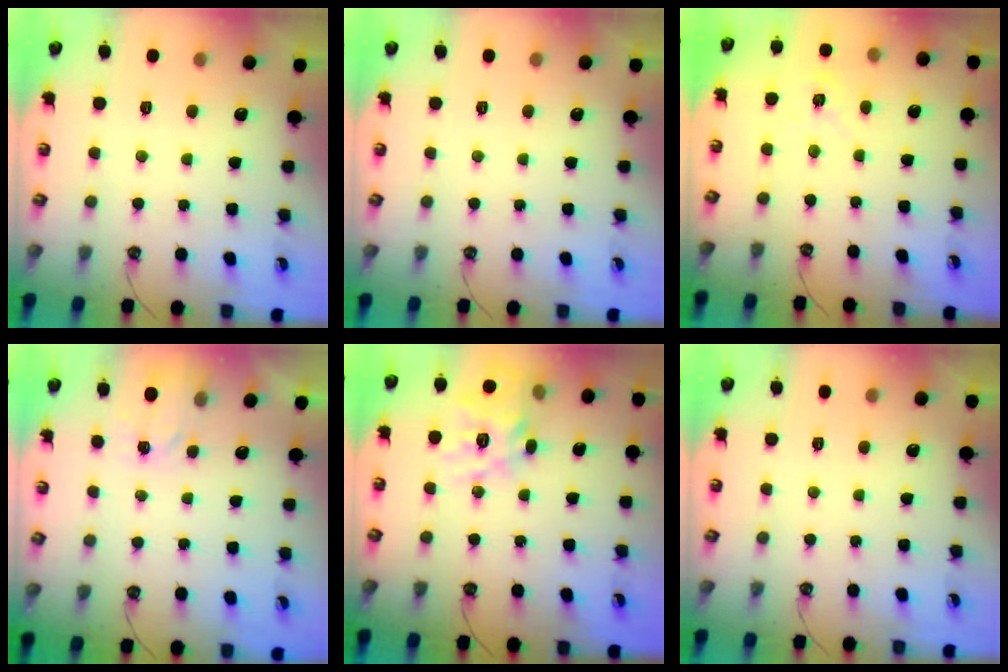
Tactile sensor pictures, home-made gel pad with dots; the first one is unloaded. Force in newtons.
{"total": 0.0}
{"total": 1.6, "press": 1.5, "slide": 0.3}
{"total": 3.0, "press": 3.0, "slide": 0.4}
{"total": 17.1, "press": 17.0, "slide": 1.9}
{"total": 0.0}